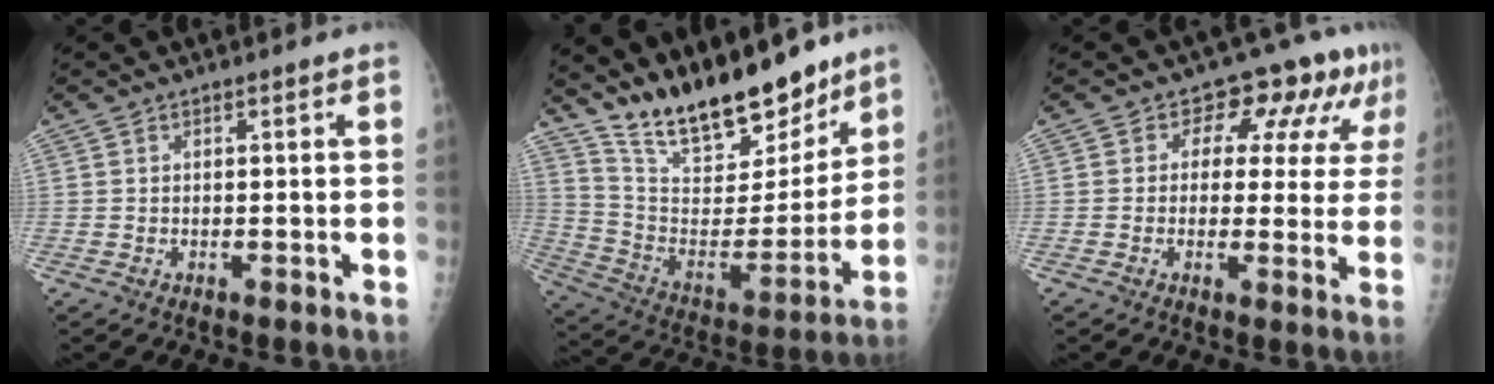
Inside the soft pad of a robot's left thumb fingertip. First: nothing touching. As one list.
[{"total": 21.9, "force": [17.7, 7.8, 10.4], "torque": [-0.134, -0.094, 0.306]}, {"total": 9.5, "force": [4.9, 5.8, 5.7], "torque": [-0.027, -0.011, 0.048]}]